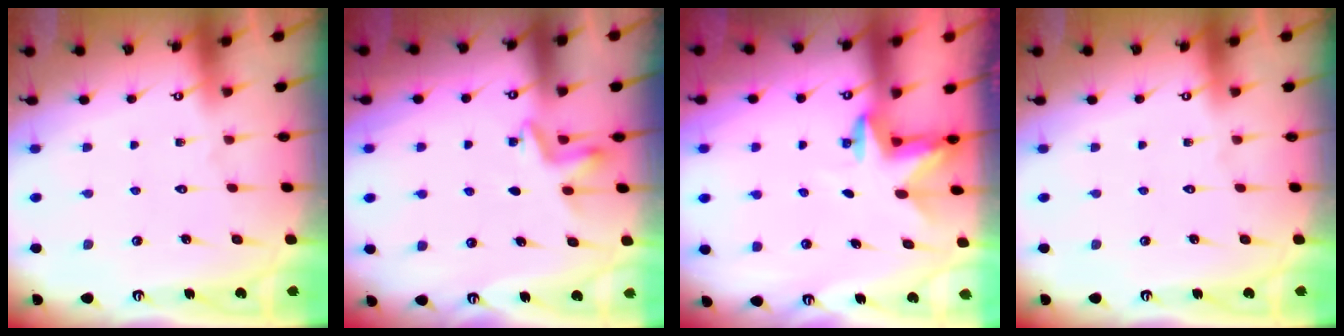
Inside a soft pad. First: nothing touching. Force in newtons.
{"total": 3.8, "press": 3.7, "slide": 0.8}
{"total": 2.9, "press": 2.8, "slide": 0.6}
{"total": 0.0}